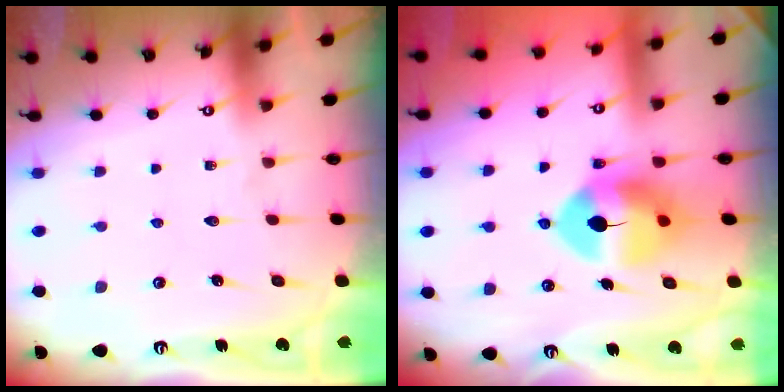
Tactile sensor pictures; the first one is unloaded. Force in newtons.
{"total": 9.6, "press": 9.4, "slide": 2.0}